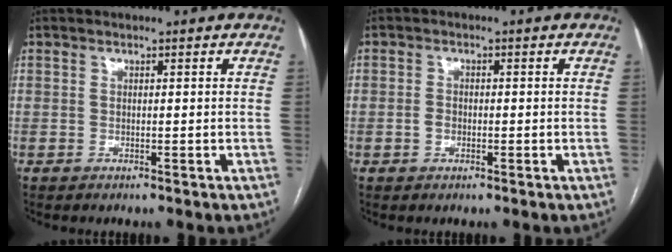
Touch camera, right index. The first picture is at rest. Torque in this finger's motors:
{"motor_torque": [0.08, 0.02, 0.02, 0.00]}